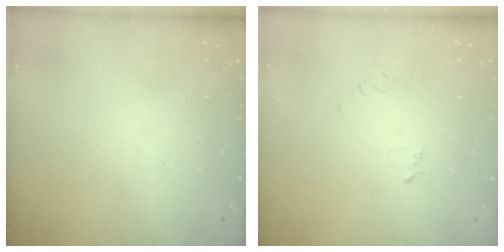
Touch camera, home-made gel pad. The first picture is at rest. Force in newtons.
{"total": 4.1, "press": 4.0, "slide": 0.5}